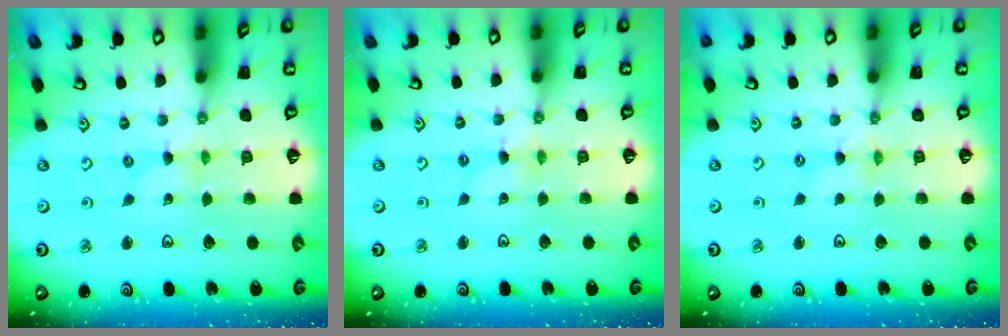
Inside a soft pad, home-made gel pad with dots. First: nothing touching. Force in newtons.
{"total": 2.6, "press": 2.6, "slide": 0.2}
{"total": 1.0, "press": 1.0, "slide": 0.2}